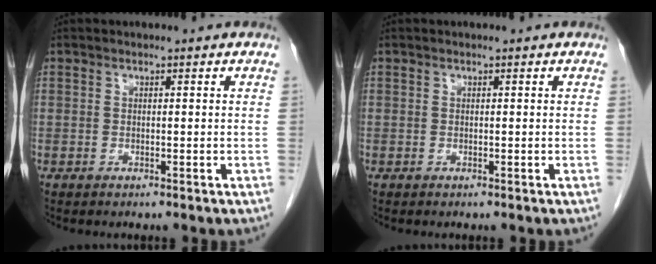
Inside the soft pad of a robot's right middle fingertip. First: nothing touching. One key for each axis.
{"total": 0.0}